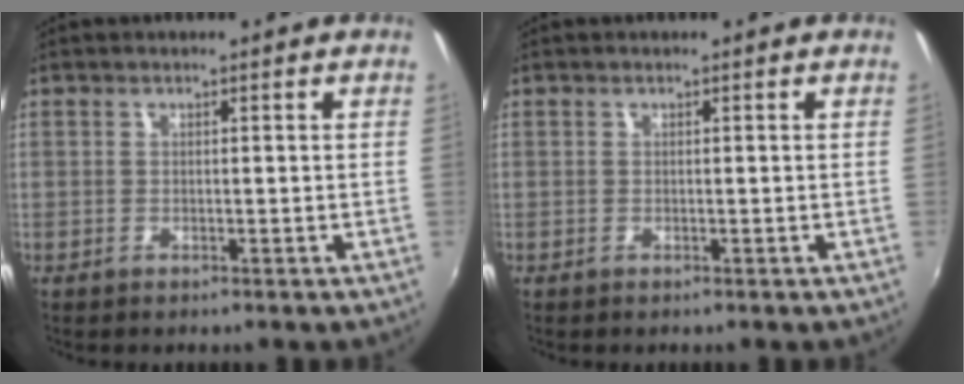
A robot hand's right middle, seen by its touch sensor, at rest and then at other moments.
{"total": 0.0}